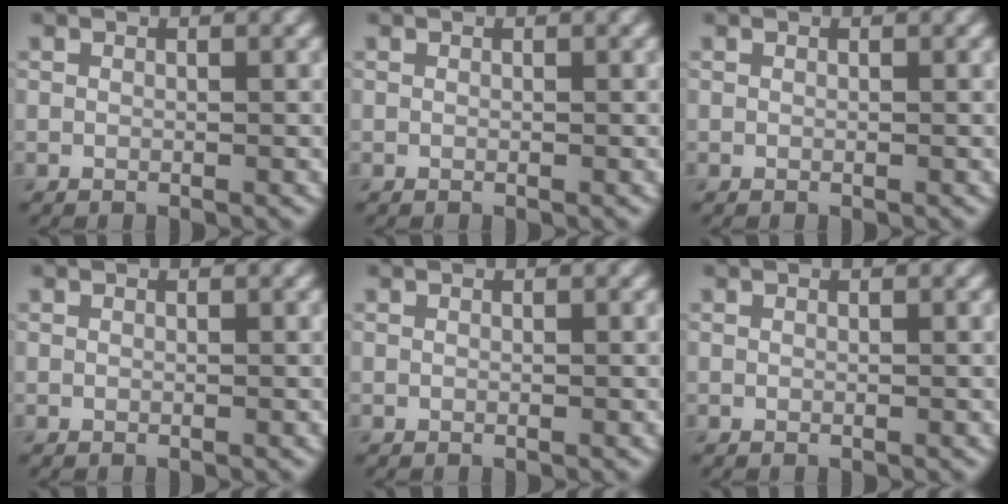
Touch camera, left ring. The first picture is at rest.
{"total": 0.0}
{"total": 0.0}
{"total": 0.0}
{"total": 0.0}
{"total": 0.0}